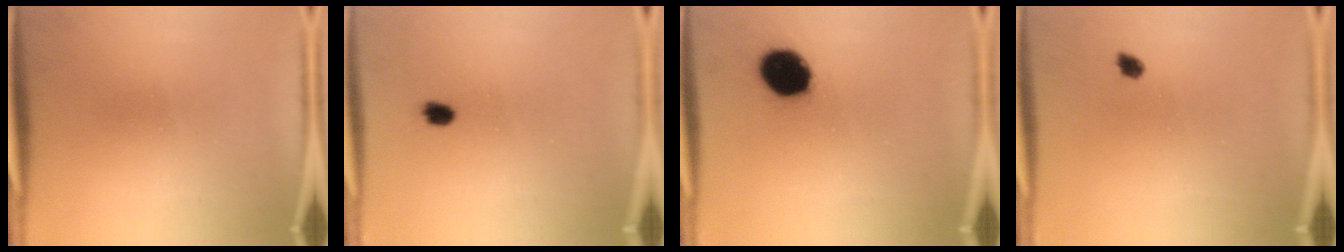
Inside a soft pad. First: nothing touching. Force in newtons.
{"total": 2.7}
{"total": 12.3}
{"total": 1.5}